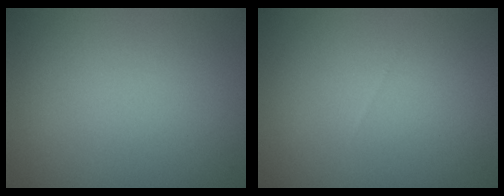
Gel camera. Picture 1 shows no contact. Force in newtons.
{"total": 0.0}